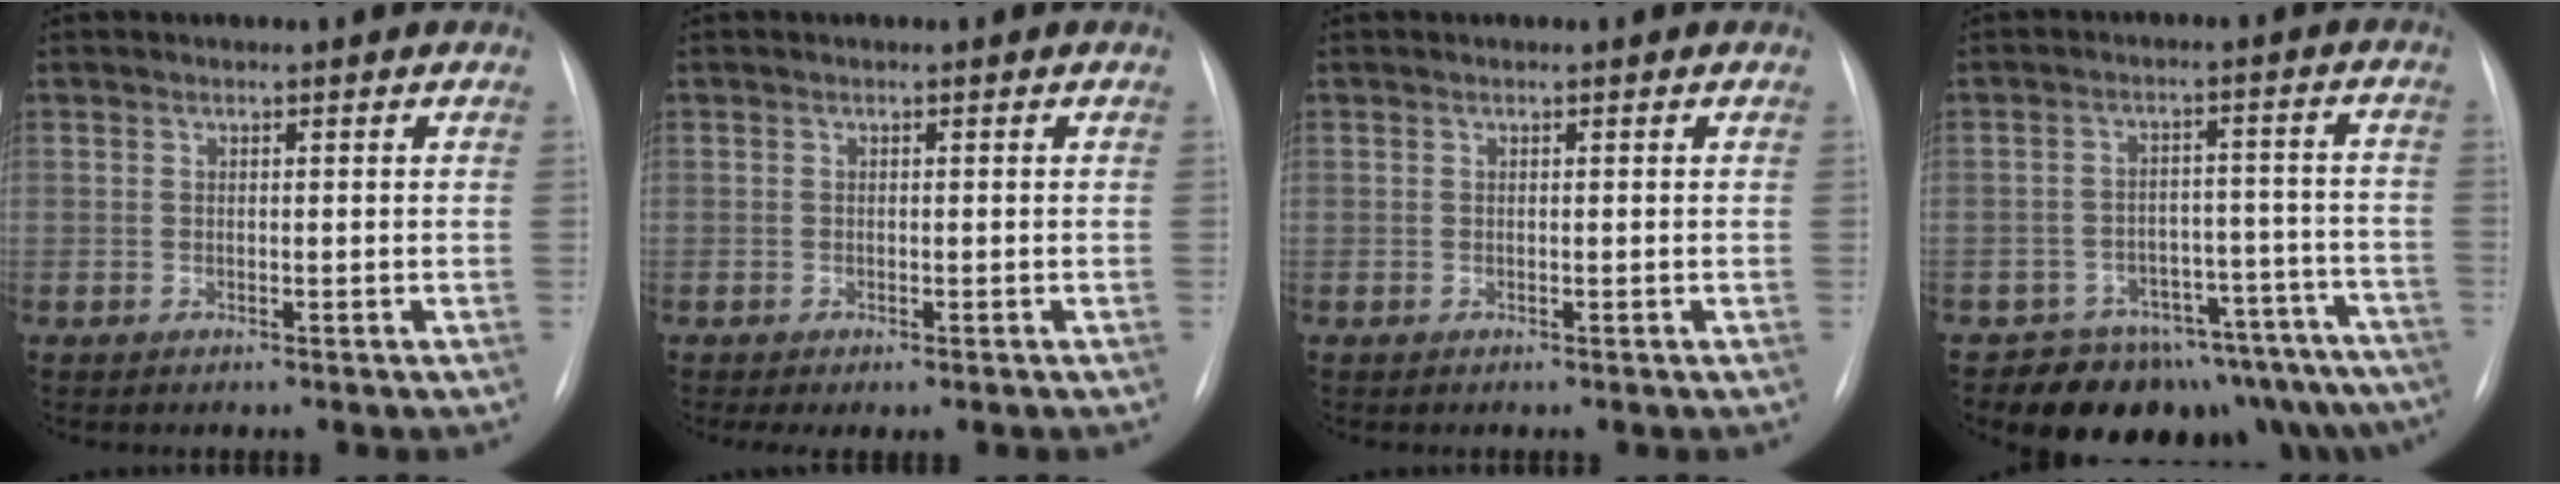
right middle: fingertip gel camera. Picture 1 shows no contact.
{"total": 1.4, "force": [-0.9, 0.6, 1.0], "torque": [-0.012, -0.002, -0.009]}
{"total": 0.0}
{"total": 15.3, "force": [-13.4, 6.4, 3.5], "torque": [0.000, 0.057, -0.165]}